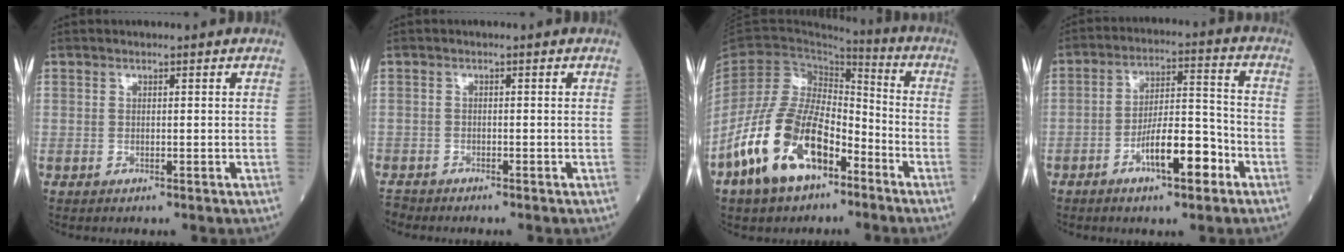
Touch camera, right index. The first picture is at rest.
{"total": 1.3, "force": [-1.2, 0.0, -0.3], "torque": [0.005, -0.007, -0.028]}
{"total": 14.8, "force": [-7.7, 7.2, 10.3], "torque": [-0.218, 0.006, -0.146]}
{"total": 9.5, "force": [-4.7, 2.4, 7.9], "torque": [-0.138, 0.016, -0.079]}